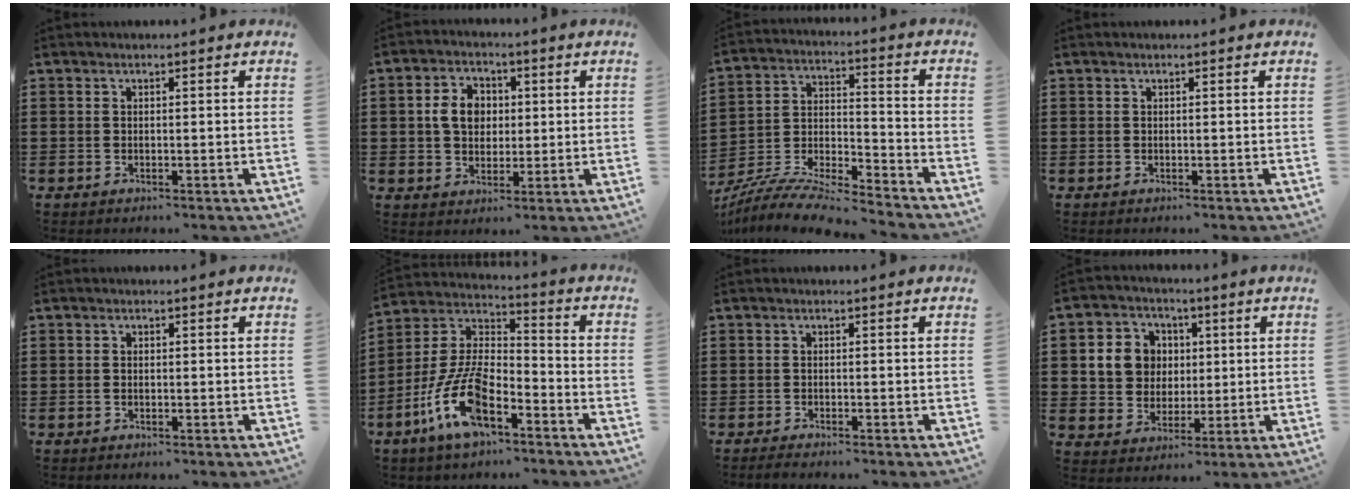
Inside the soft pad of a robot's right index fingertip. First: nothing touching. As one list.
[{"total": 5.8, "force": [0.6, 4.7, 3.5], "torque": [-0.082, 0.011, 0.002]}, {"total": 8.6, "force": [-8.2, 0.4, 2.6], "torque": [-0.058, -0.001, -0.167]}, {"total": 0.0}, {"total": 0.5, "force": [-0.1, 0.3, 0.4], "torque": [-0.010, -0.002, -0.002]}, {"total": 12.3, "force": [-7.0, 4.5, 9.0], "torque": [-0.219, -0.006, -0.143]}, {"total": 1.0, "force": [-1.0, -0.1, 0.1], "torque": [-0.003, -0.002, -0.019]}, {"total": 7.5, "force": [1.2, 7.0, 2.5], "torque": [-0.071, 0.019, 0.022]}]